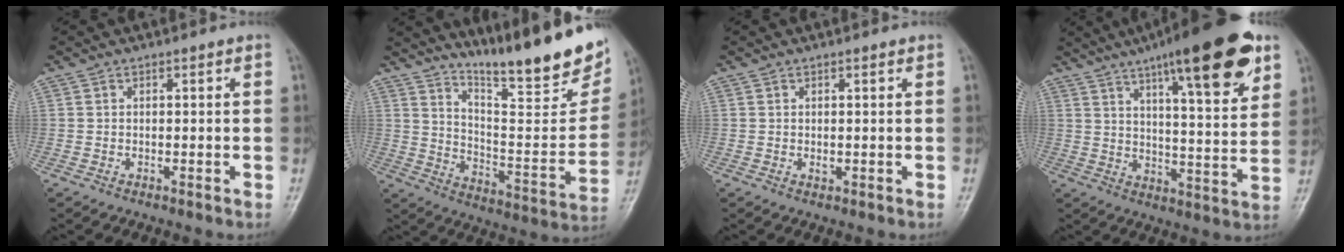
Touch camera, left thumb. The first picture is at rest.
{"total": 22.1, "force": [16.9, 3.9, 13.8], "torque": [-0.180, -0.108, 0.261]}
{"total": 0.9, "force": [0.3, 0.5, 0.7], "torque": [-0.010, -0.003, 0.007]}
{"total": 21.8, "force": [12.6, 5.2, 17.0], "torque": [-0.228, -0.036, 0.186]}